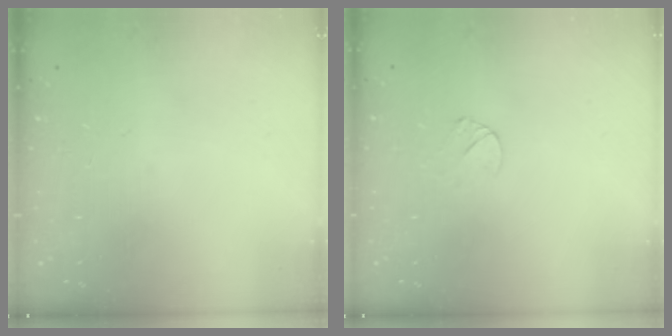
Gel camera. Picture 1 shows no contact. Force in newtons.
{"total": 4.2, "press": 4.2, "slide": 0.4}